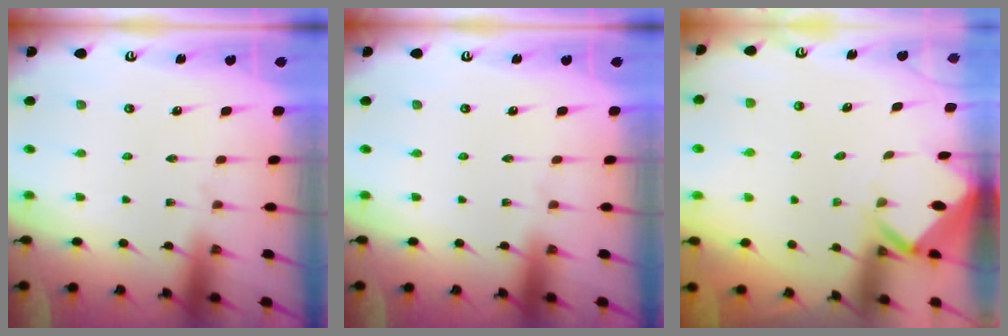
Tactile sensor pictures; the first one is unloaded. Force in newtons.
{"total": 0.0}
{"total": 2.8, "press": 2.8, "slide": 0.2}